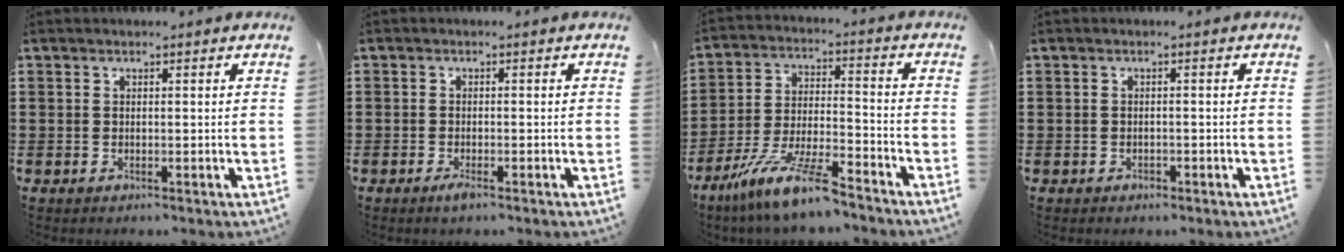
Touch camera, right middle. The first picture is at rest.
{"total": 1.5, "force": [-1.0, 0.5, 1.0], "torque": [-0.020, -0.002, -0.020]}
{"total": 10.8, "force": [-8.8, 1.1, 6.1], "torque": [-0.125, 0.012, -0.175]}
{"total": 0.8, "force": [-0.7, 0.4, 0.1], "torque": [-0.004, 0.003, -0.016]}